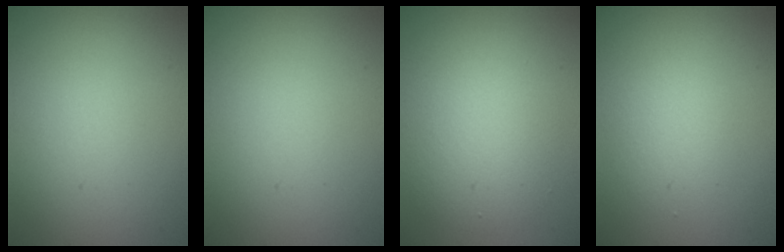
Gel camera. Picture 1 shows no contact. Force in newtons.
{"total": 0.0}
{"total": 4.7, "press": 4.6, "slide": 0.4}
{"total": 1.9, "press": 1.8, "slide": 0.2}